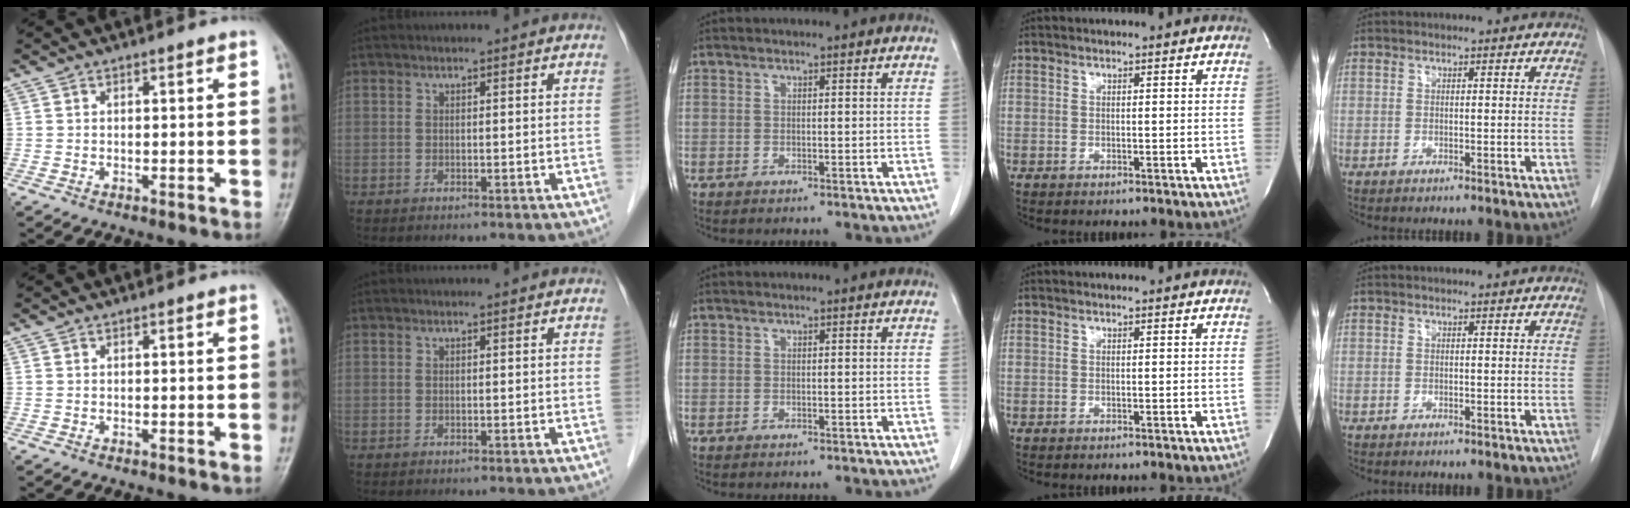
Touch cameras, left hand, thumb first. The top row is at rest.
{}